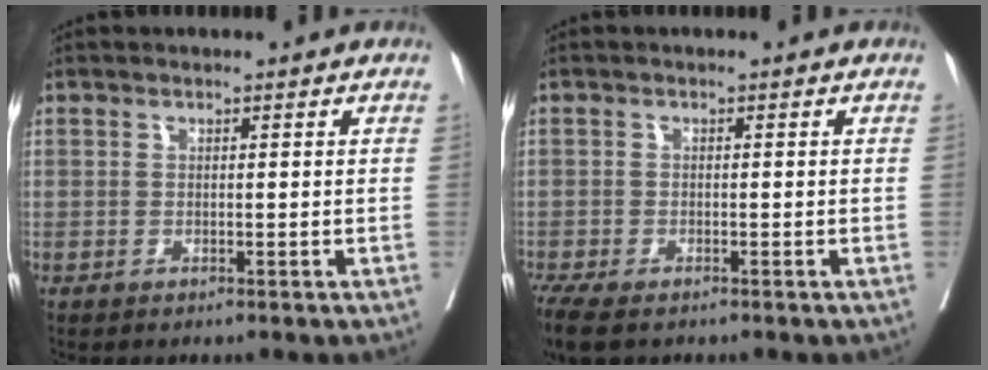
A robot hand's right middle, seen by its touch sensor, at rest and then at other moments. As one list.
[{"total": 5.8, "force": [-4.3, 2.0, 3.3], "torque": [-0.072, -0.018, -0.076]}]